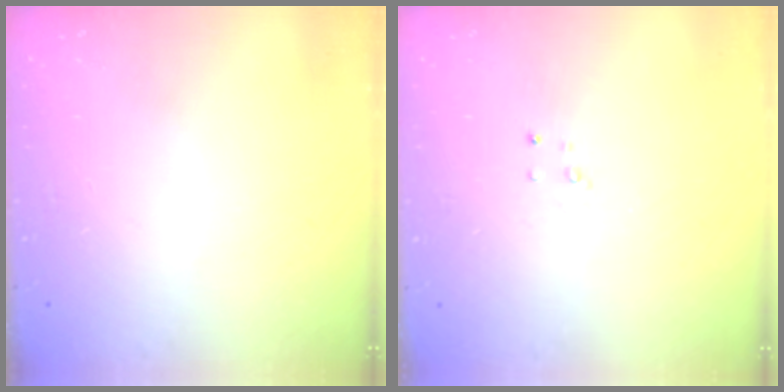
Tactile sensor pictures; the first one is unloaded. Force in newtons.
{"total": 2.6, "press": 2.6, "slide": 0.2}